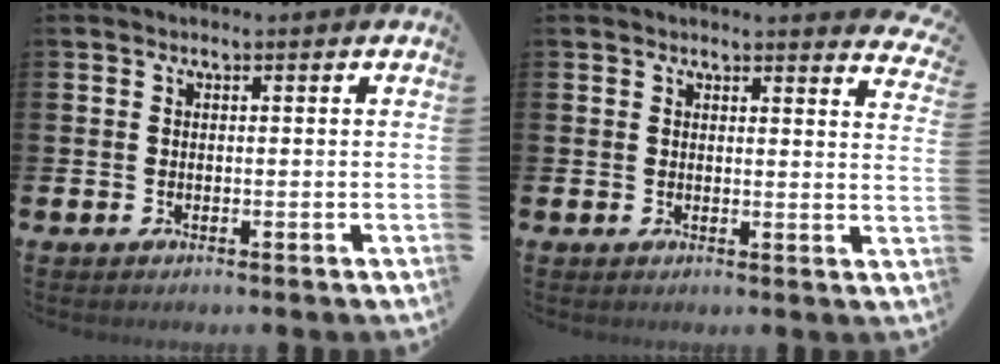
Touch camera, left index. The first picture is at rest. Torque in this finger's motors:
{"motor_torque": [0.94, -1.20, 0.11, 0.02]}